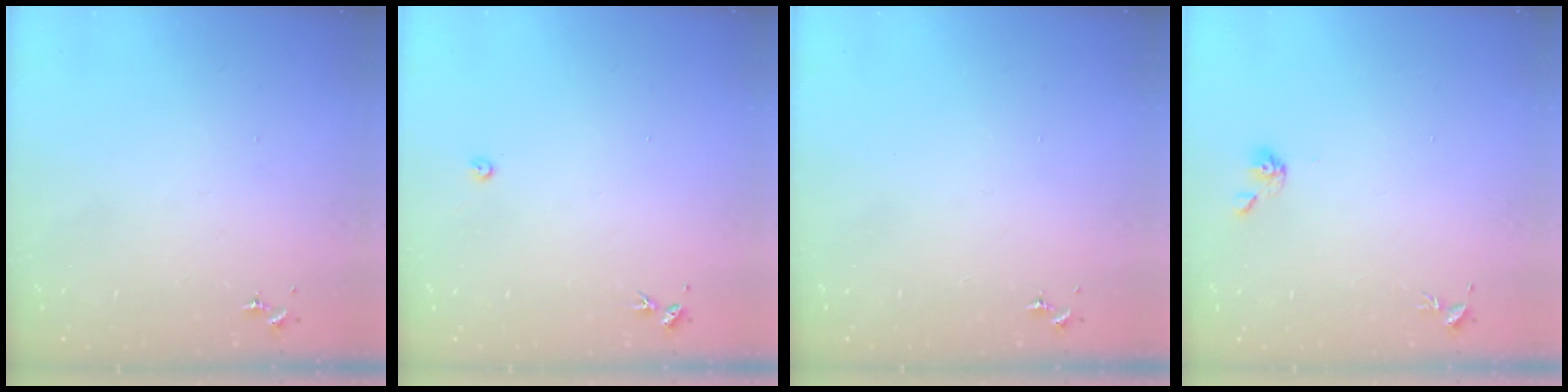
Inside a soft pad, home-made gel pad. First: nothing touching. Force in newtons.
{"total": 2.4, "press": 2.4, "slide": 0.3}
{"total": 0.0}
{"total": 4.7, "press": 4.5, "slide": 1.3}